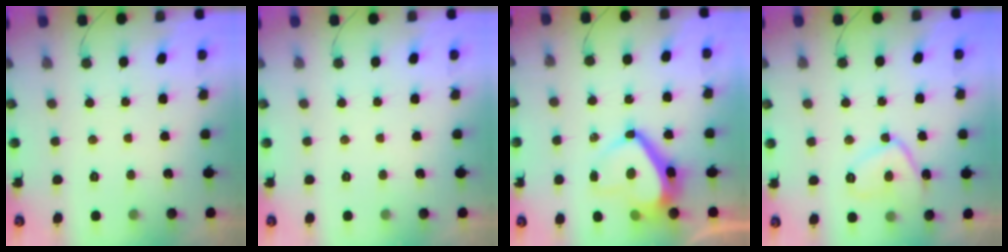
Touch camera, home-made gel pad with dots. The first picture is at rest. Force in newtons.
{"total": 0.0}
{"total": 10.9, "press": 10.8, "slide": 1.3}
{"total": 10.1, "press": 10.0, "slide": 1.1}